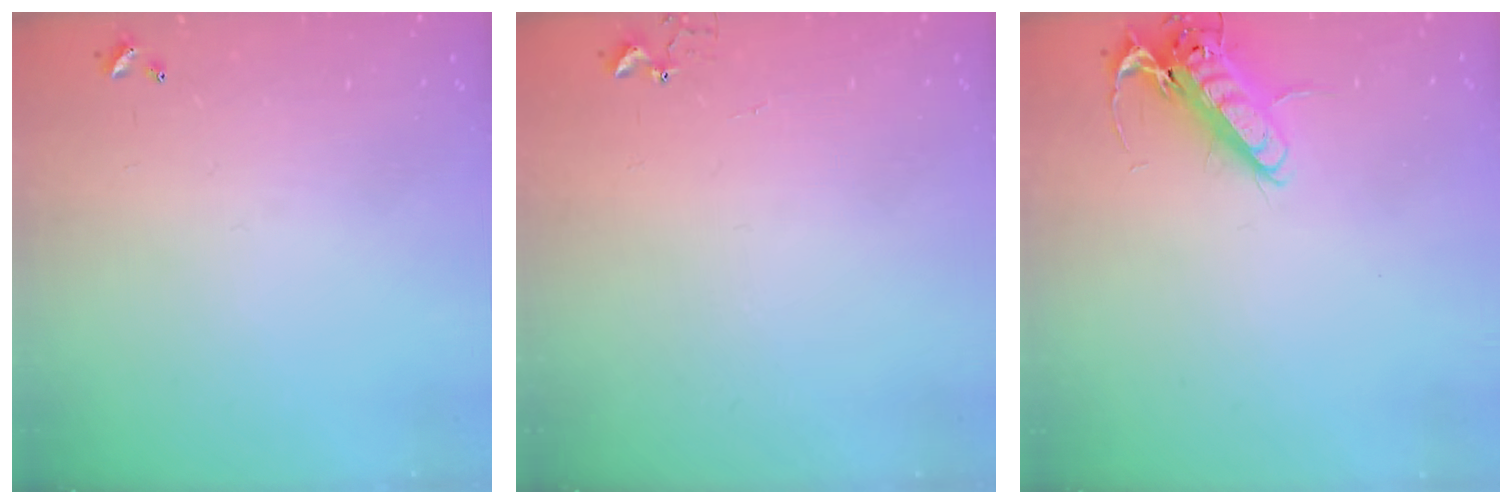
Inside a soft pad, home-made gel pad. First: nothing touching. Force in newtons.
{"total": 3.8, "press": 3.8, "slide": 0.3}
{"total": 13.3, "press": 13.1, "slide": 2.4}